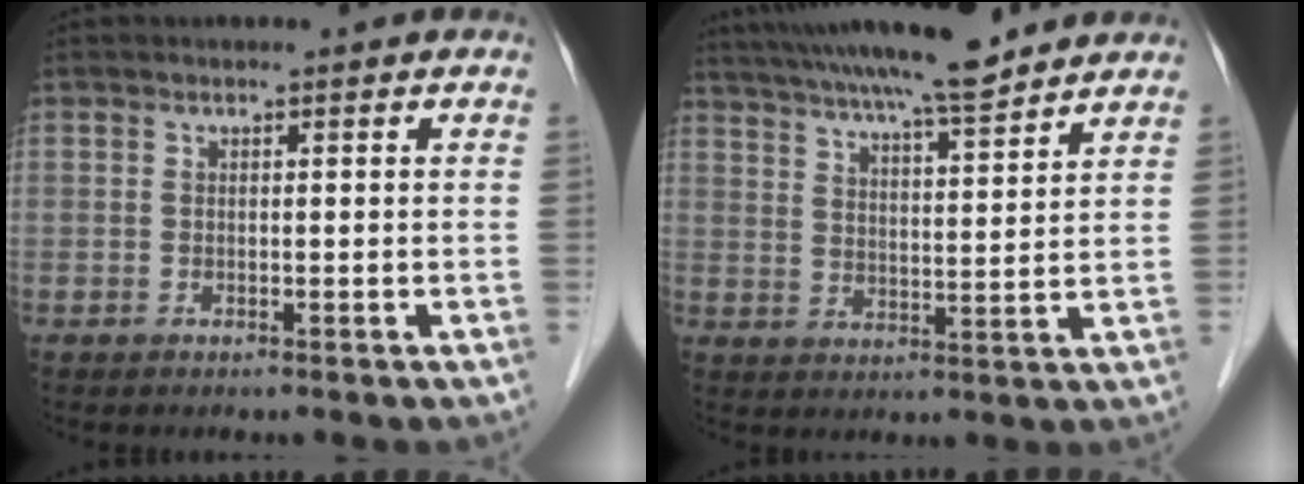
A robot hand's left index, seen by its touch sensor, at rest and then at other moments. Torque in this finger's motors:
{"motor_torque": [0.48, -0.58, 0.75, 0.21]}